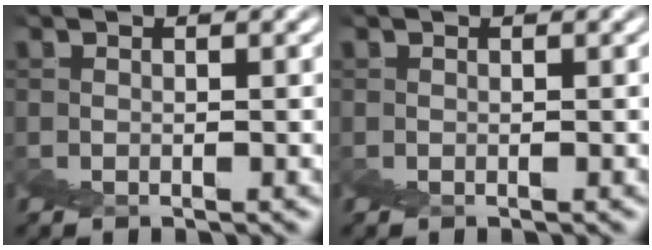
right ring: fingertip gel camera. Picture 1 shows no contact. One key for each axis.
{"total": 0.0}